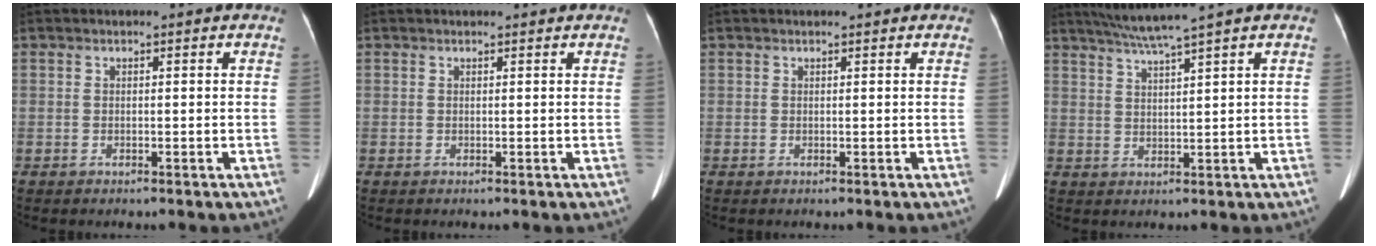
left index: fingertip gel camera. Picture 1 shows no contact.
{"total": 3.2, "force": [3.0, 0.3, 0.9], "torque": [-0.012, 0.024, 0.036]}
{"total": 1.8, "force": [1.6, 0.3, 0.6], "torque": [-0.011, 0.018, 0.018]}
{"total": 5.7, "force": [4.6, -1.7, 2.9], "torque": [-0.055, 0.003, 0.089]}